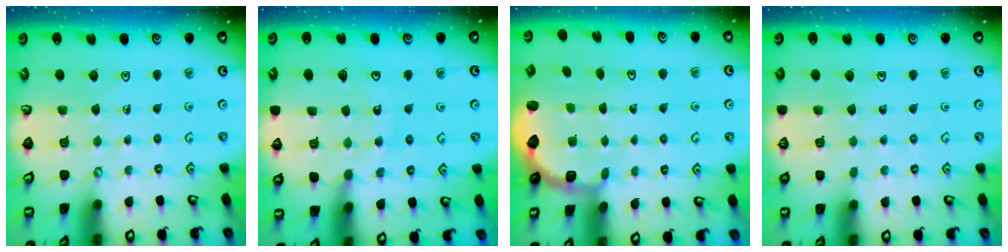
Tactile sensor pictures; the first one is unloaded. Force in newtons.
{"total": 11.6, "press": 11.5, "slide": 1.3}
{"total": 2.7, "press": 1.9, "slide": 1.9}
{"total": 0.0}